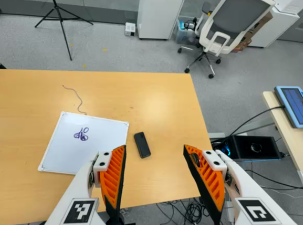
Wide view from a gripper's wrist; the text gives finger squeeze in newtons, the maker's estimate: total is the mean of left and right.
{"total": 0.0}